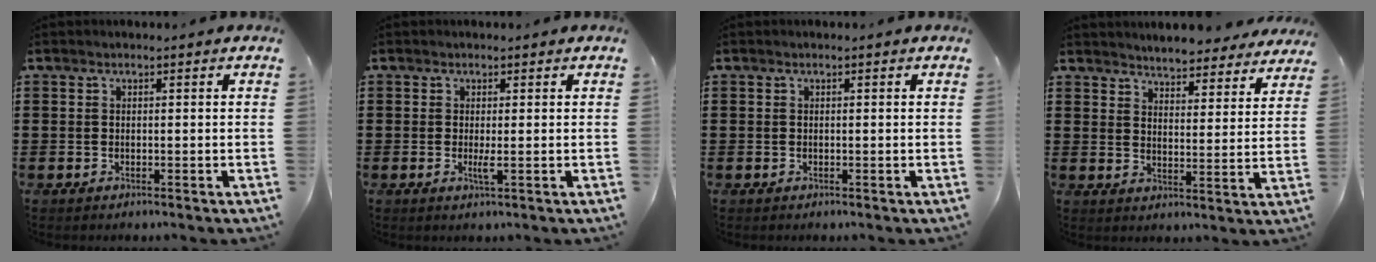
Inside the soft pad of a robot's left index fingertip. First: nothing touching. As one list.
[{"total": 1.8, "force": [-0.1, 0.1, 1.8], "torque": [-0.040, -0.007, -0.003]}, {"total": 0.0}, {"total": 4.5, "force": [4.5, -0.3, 0.0], "torque": [-0.015, -0.033, 0.078]}]